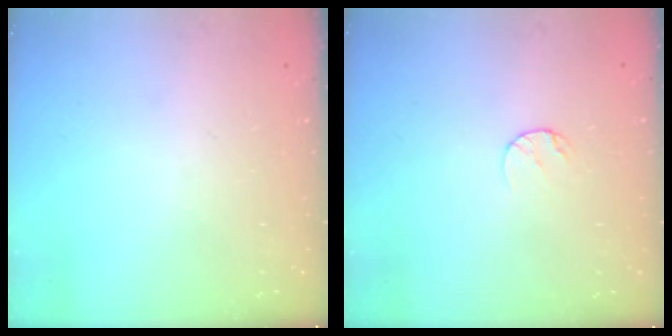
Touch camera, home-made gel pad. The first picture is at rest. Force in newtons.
{"total": 4.9, "press": 4.8, "slide": 0.4}